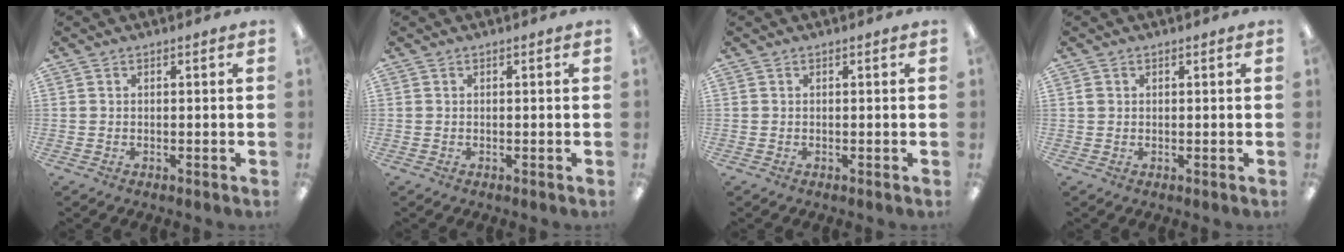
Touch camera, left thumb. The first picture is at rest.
{"total": 0.0}
{"total": 0.0}
{"total": 0.9, "force": [0.0, 0.9, 0.4], "torque": [-0.008, 0.004, 0.000]}